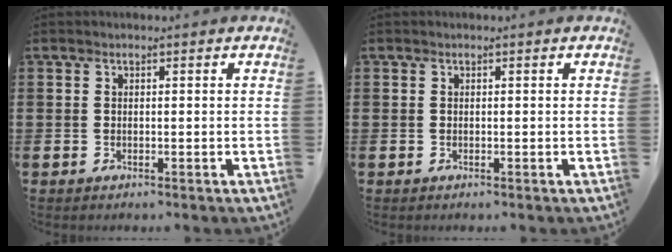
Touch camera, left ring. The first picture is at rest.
{"total": 0.0}